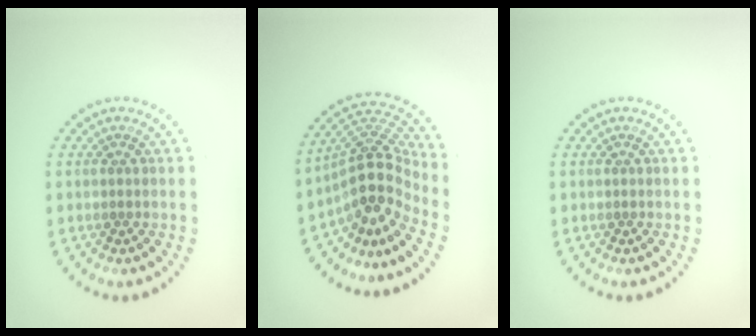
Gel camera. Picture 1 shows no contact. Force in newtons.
{"total": 5.0, "press": 3.6, "slide": 3.5}
{"total": 0.0}